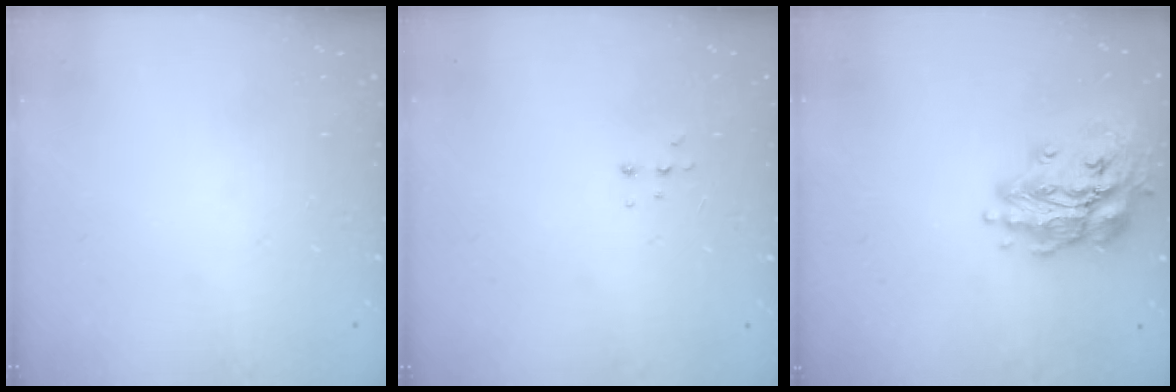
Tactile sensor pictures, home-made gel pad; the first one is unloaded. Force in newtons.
{"total": 5.0, "press": 4.9, "slide": 0.9}
{"total": 16.1, "press": 15.9, "slide": 2.1}